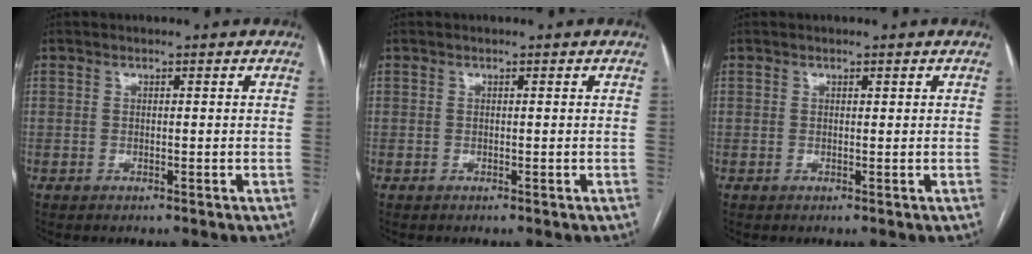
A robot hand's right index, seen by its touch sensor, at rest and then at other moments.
{"total": 0.0}
{"total": 0.0}